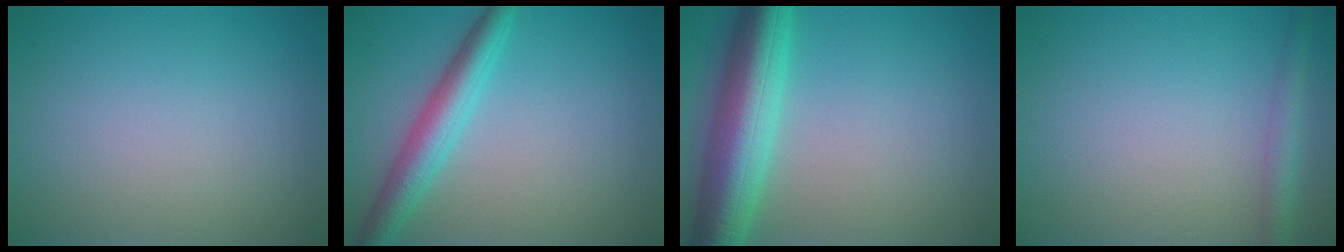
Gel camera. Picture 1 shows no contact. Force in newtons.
{"total": 4.2, "press": 4.2, "slide": 0.1}
{"total": 8.2, "press": 8.2, "slide": 0.2}
{"total": 2.2, "press": 2.2, "slide": 0.1}